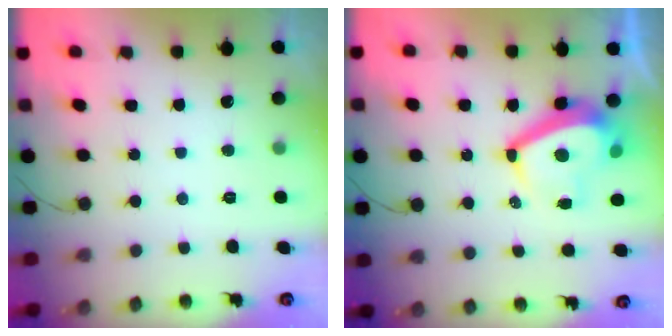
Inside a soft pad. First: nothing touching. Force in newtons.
{"total": 10.4, "press": 10.1, "slide": 2.3}